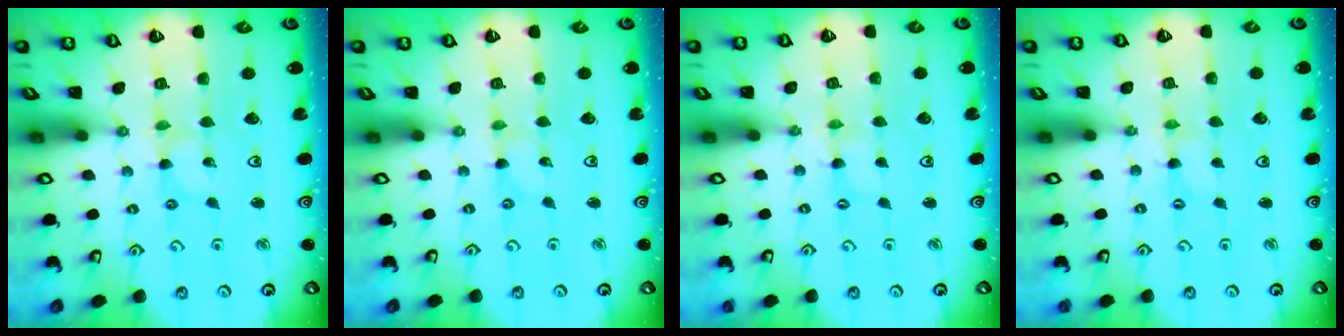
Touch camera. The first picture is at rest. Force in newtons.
{"total": 0.0}
{"total": 0.0}
{"total": 0.0}